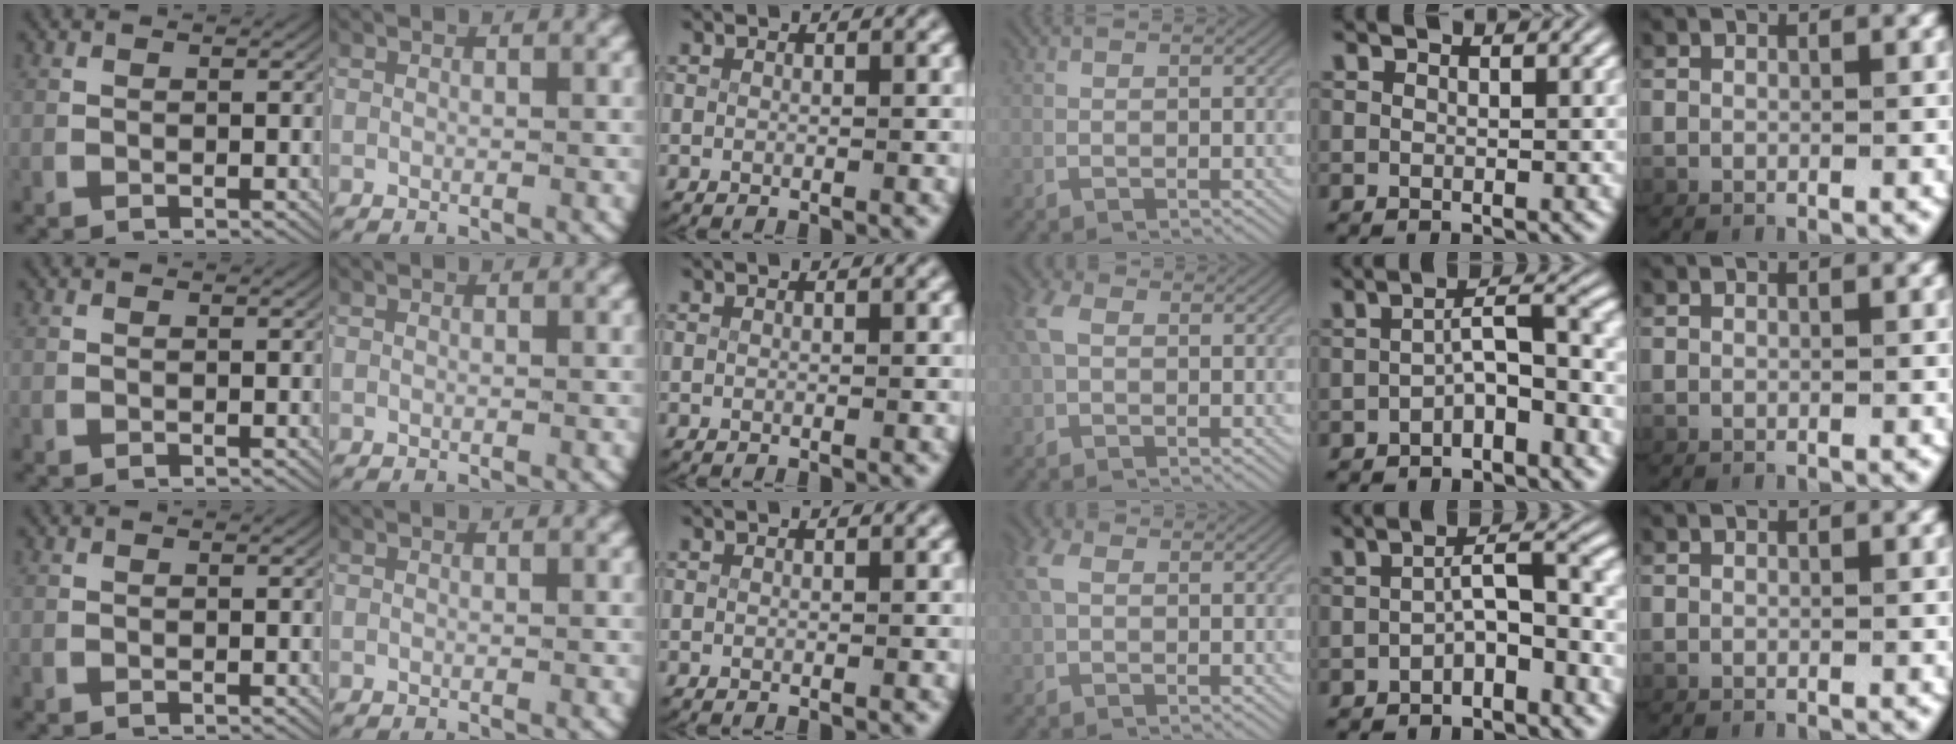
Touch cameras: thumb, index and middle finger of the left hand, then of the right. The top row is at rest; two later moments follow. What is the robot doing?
{"motion": "lift_and_place", "object": "card"}